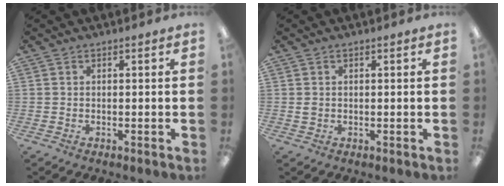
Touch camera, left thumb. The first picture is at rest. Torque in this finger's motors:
{"motor_torque": [-0.10, 0.09, 0.03, -0.05, 0.00]}